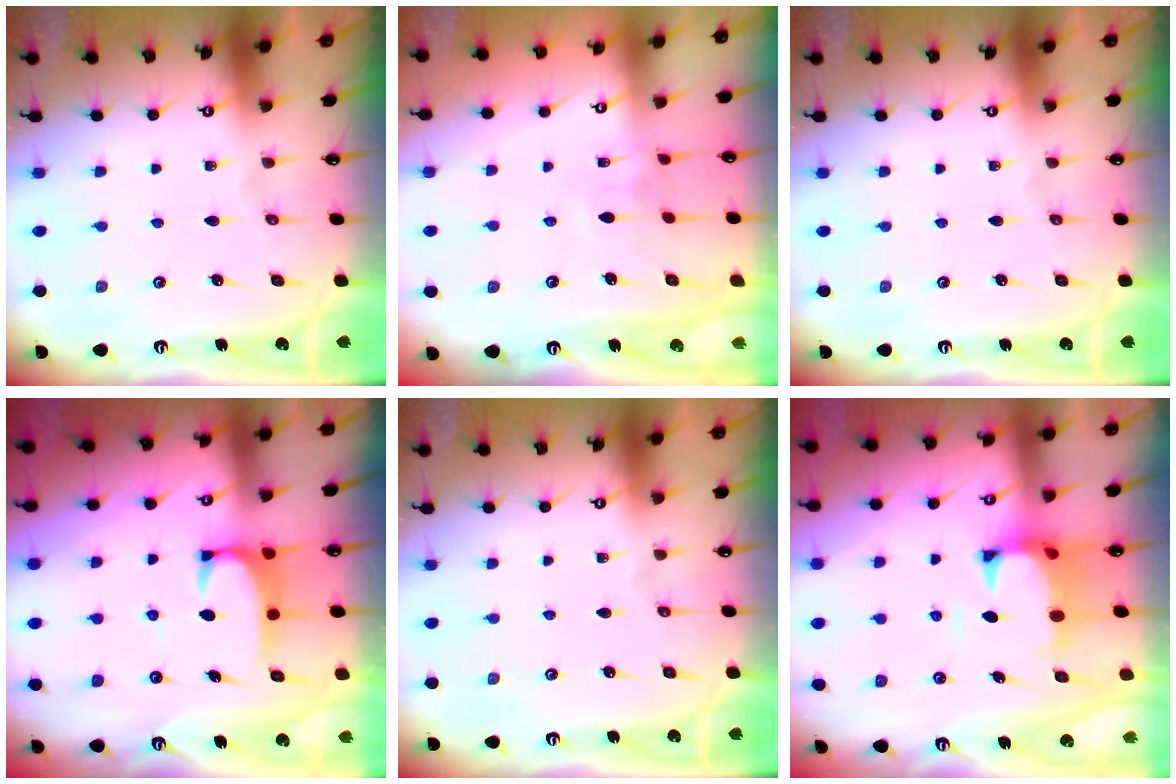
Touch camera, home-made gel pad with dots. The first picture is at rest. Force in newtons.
{"total": 2.9, "press": 2.9, "slide": 0.3}
{"total": 0.0}
{"total": 2.7, "press": 2.6, "slide": 0.7}
{"total": 0.0}
{"total": 1.2, "press": 0.6, "slide": 1.1}